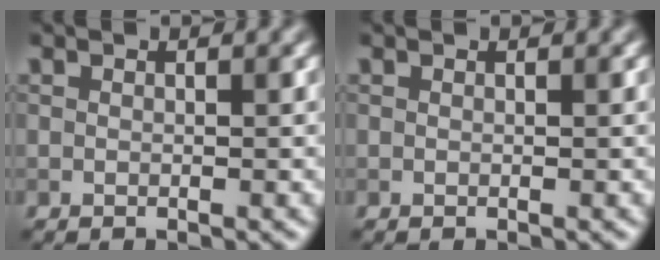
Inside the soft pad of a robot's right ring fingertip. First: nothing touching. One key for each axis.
{"total": 0.0}